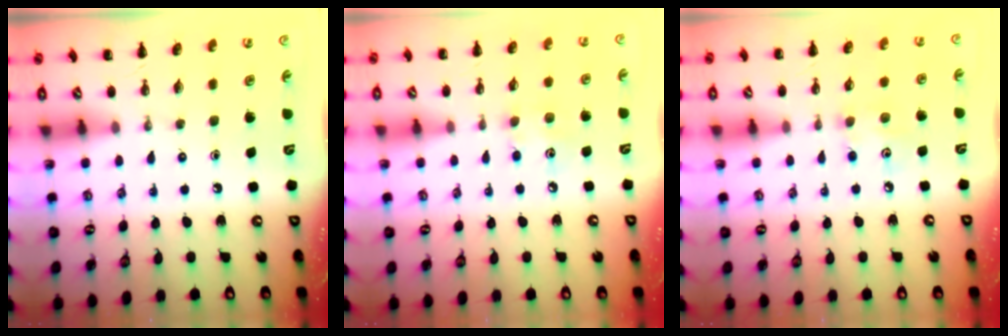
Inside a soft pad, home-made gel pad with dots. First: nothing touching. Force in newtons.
{"total": 6.4, "press": 6.3, "slide": 1.4}
{"total": 3.8, "press": 3.8, "slide": 0.6}